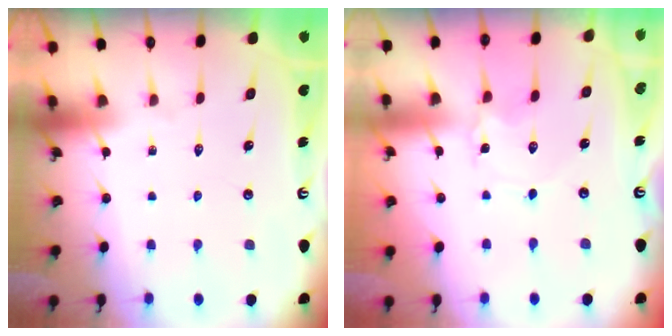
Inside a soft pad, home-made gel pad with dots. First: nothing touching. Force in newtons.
{"total": 0.0}